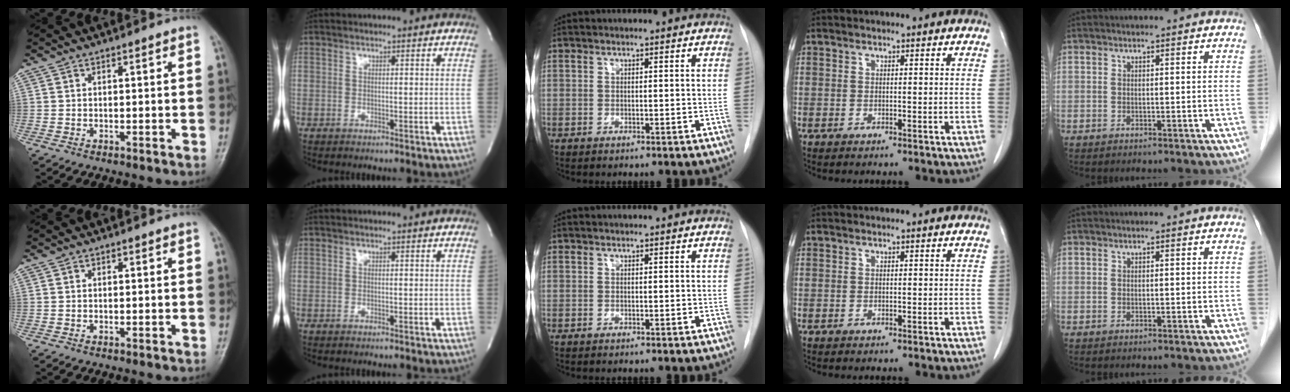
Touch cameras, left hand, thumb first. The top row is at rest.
{}